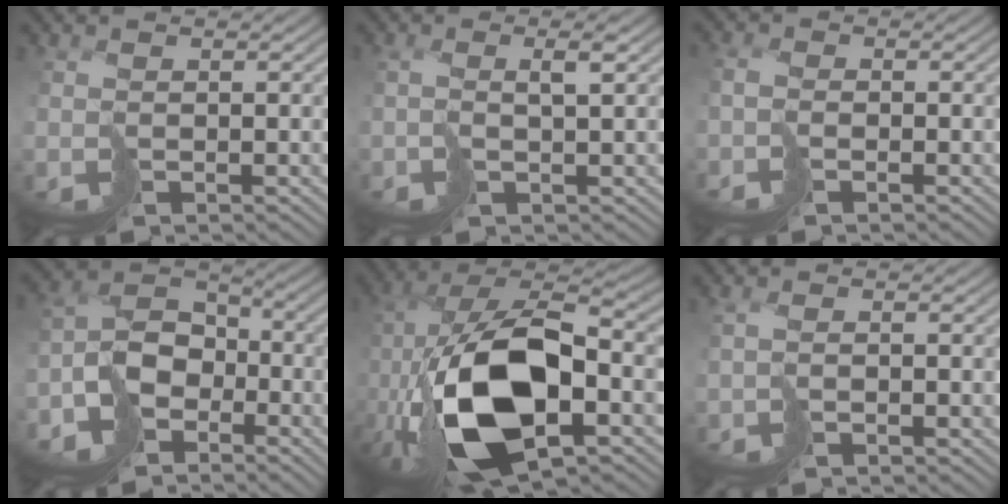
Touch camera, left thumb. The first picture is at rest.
{"total": 2.3, "force": [0.8, -0.3, 2.2], "torque": [-0.037, 0.012, 0.018]}
{"total": 1.8, "force": [-1.3, 0.8, 0.8], "torque": [-0.009, 0.009, -0.029]}
{"total": 8.6, "force": [-5.4, 5.1, 4.2], "torque": [-0.070, 0.000, -0.112]}
{"total": 17.8, "force": [-3.6, 7.3, 15.8], "torque": [-0.327, 0.003, -0.064]}
{"total": 1.1, "force": [-0.5, -0.1, 1.0], "torque": [-0.021, 0.005, -0.007]}